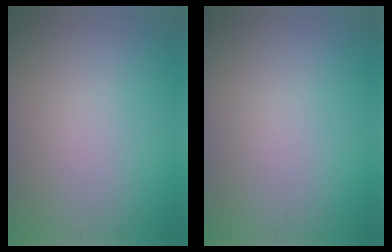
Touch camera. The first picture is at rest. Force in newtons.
{"total": 0.0}